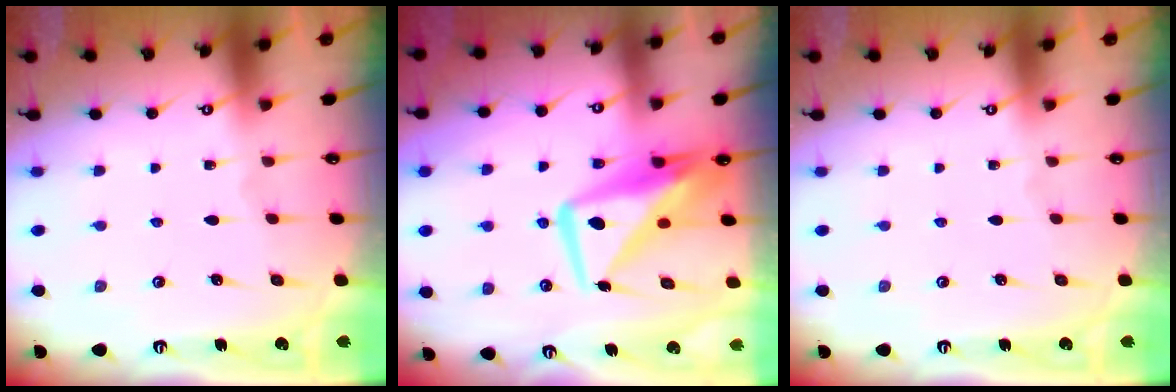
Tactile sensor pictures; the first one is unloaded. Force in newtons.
{"total": 11.2, "press": 11.1, "slide": 1.7}
{"total": 0.0}